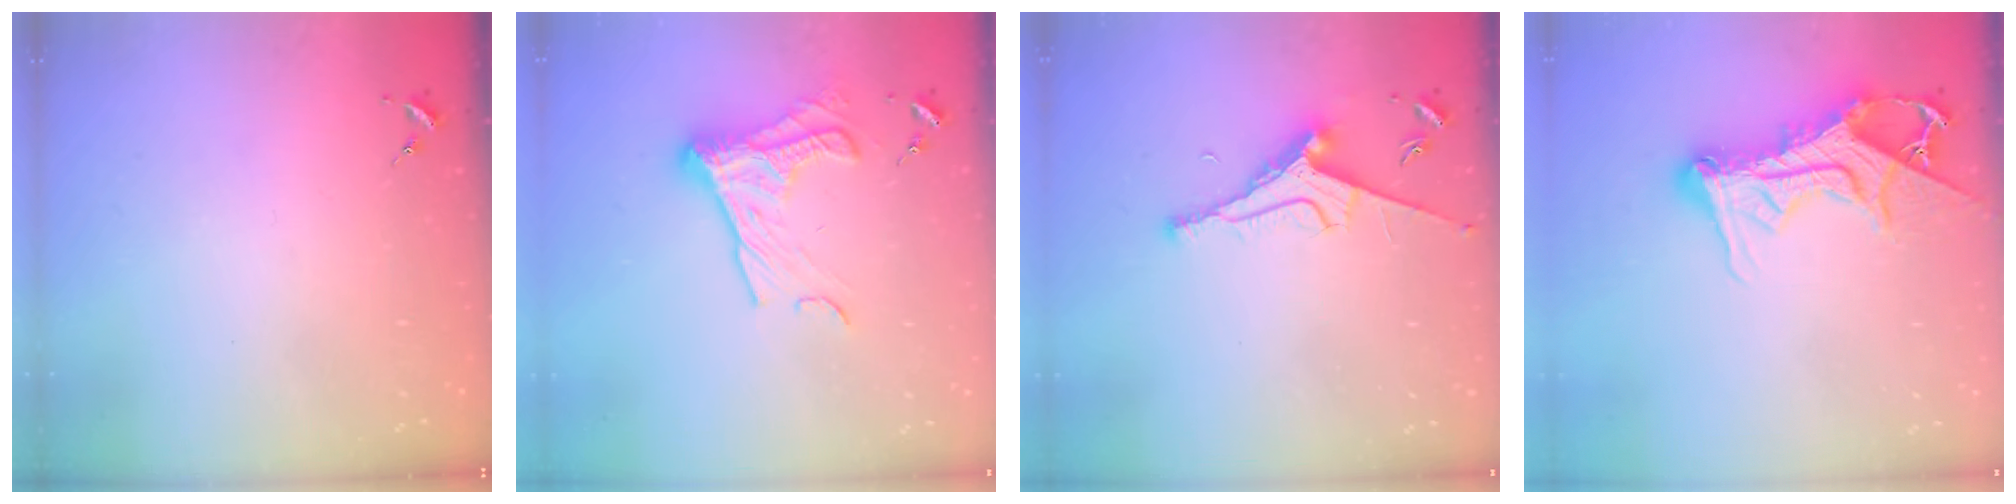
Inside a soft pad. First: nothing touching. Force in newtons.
{"total": 14.5, "press": 14.5, "slide": 1.2}
{"total": 9.1, "press": 9.0, "slide": 1.3}
{"total": 17.6, "press": 17.5, "slide": 1.6}